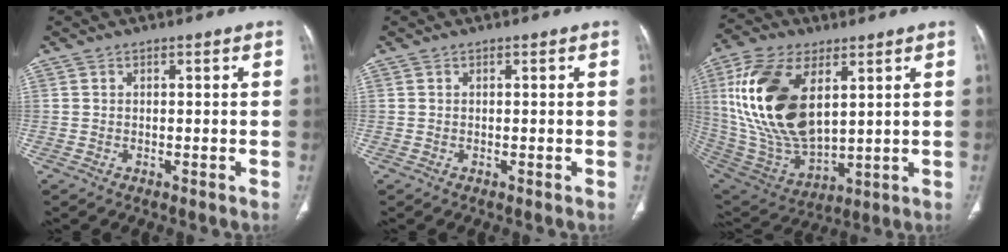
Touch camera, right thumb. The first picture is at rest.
{"total": 0.0}
{"total": 23.5, "force": [6.3, 12.6, 18.9], "torque": [-0.375, -0.030, 0.126]}